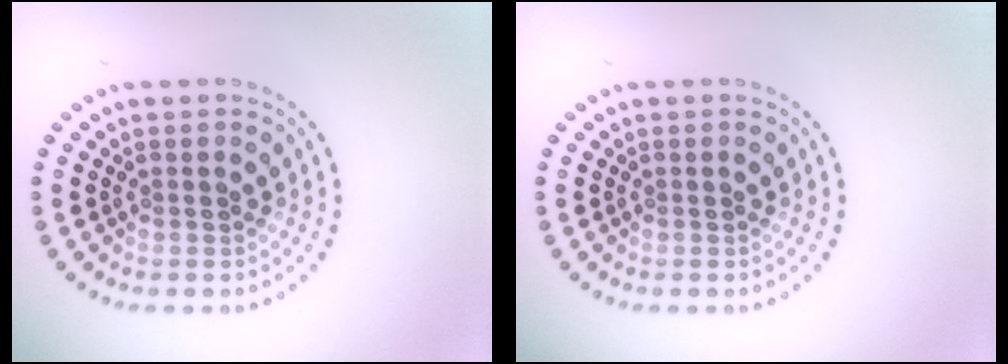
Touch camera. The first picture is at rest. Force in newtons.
{"total": 0.0}